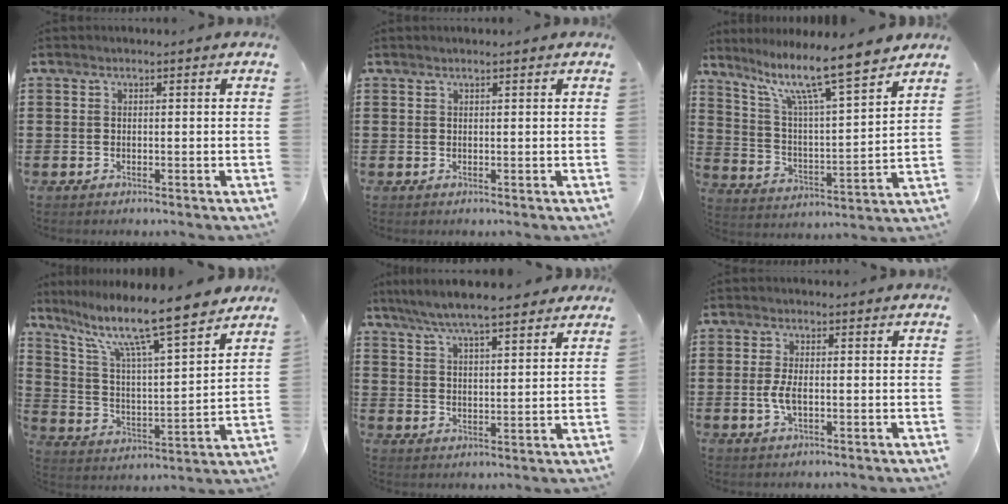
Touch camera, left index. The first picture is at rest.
{"total": 0.6, "force": [0.5, 0.0, 0.4], "torque": [-0.008, 0.000, 0.009]}
{"total": 11.7, "force": [9.1, 1.3, 7.2], "torque": [-0.152, -0.054, 0.150]}
{"total": 12.3, "force": [9.6, 1.4, 7.5], "torque": [-0.169, -0.058, 0.159]}
{"total": 6.4, "force": [5.7, 0.6, 2.7], "torque": [-0.073, -0.018, 0.102]}
{"total": 3.3, "force": [-0.4, 1.3, 3.0], "torque": [-0.069, -0.004, -0.010]}